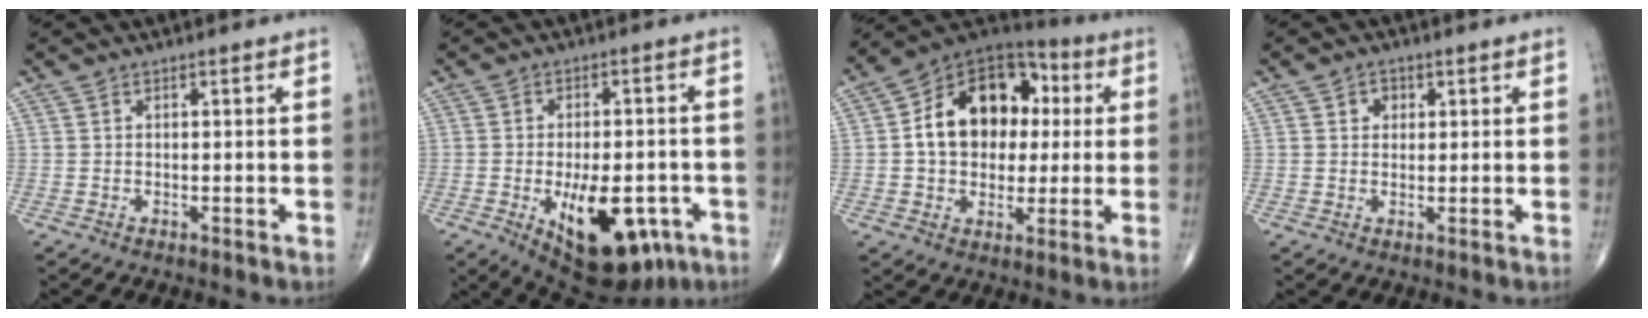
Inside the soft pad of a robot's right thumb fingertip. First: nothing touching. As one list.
[{"total": 17.8, "force": [-6.7, 9.0, 13.8], "torque": [-0.173, 0.011, -0.074]}, {"total": 18.2, "force": [2.2, 13.2, 12.3], "torque": [-0.151, 0.025, 0.028]}, {"total": 2.6, "force": [0.9, 2.1, 1.1], "torque": [-0.003, -0.001, 0.011]}]